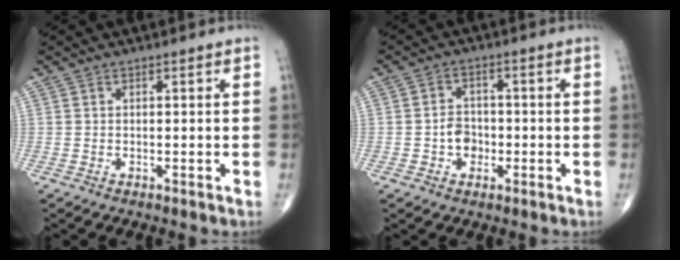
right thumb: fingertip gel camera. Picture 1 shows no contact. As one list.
[{"total": 4.5, "force": [-1.1, 3.6, 2.4], "torque": [-0.016, 0.013, -0.023]}]